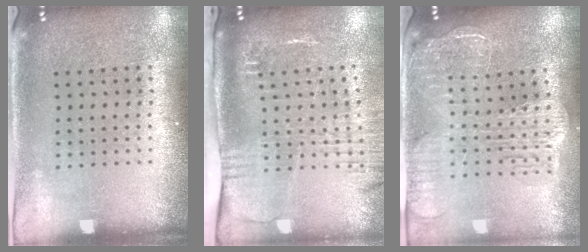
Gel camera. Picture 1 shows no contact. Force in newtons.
{"total": 2.7, "press": 2.1, "slide": 1.7}
{"total": 2.7, "press": 2.3, "slide": 1.4}